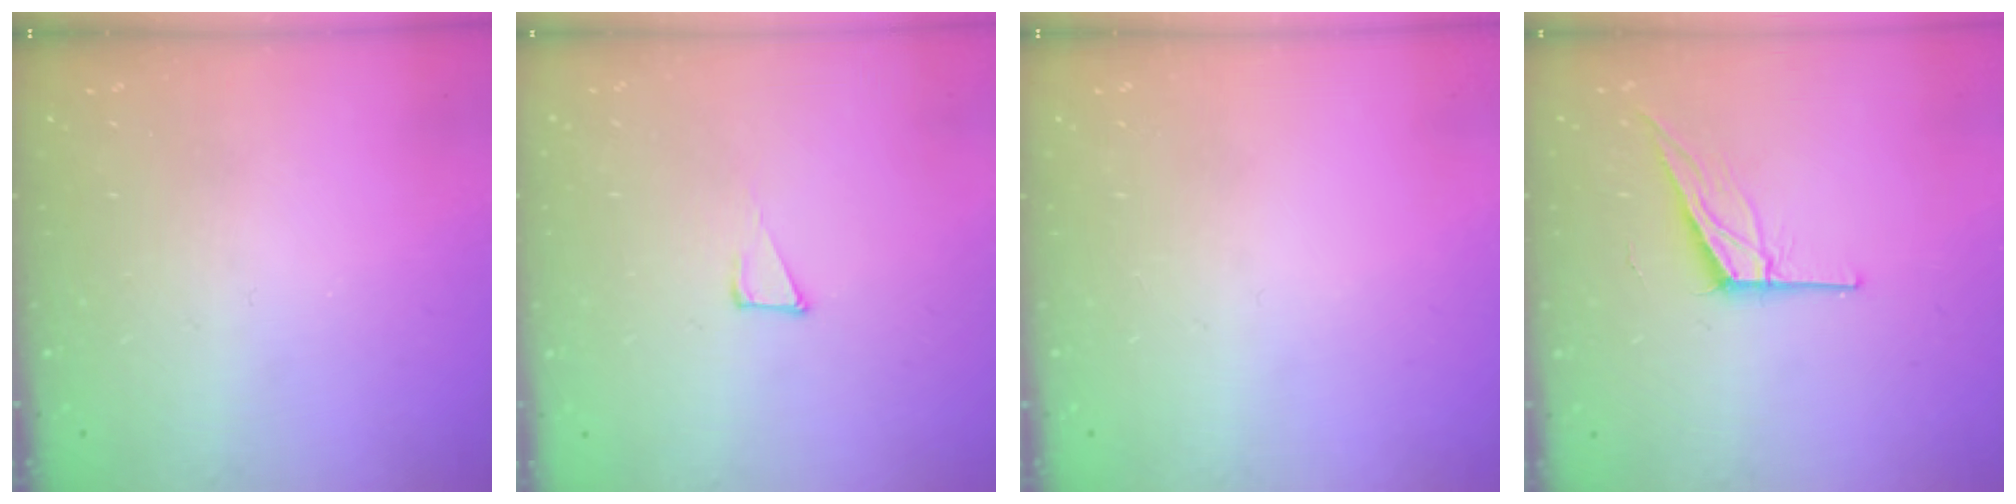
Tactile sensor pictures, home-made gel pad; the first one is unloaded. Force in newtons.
{"total": 6.3, "press": 6.1, "slide": 1.2}
{"total": 0.0}
{"total": 10.8, "press": 10.4, "slide": 2.7}